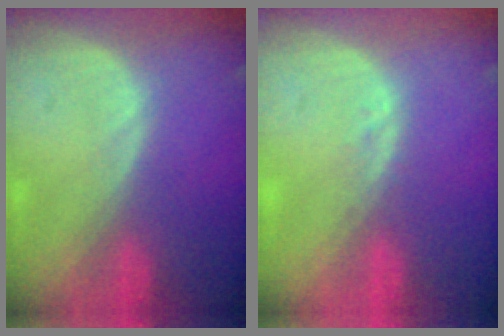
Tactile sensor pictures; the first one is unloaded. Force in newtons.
{"total": 1.0, "press": 1.0, "slide": 0.2}